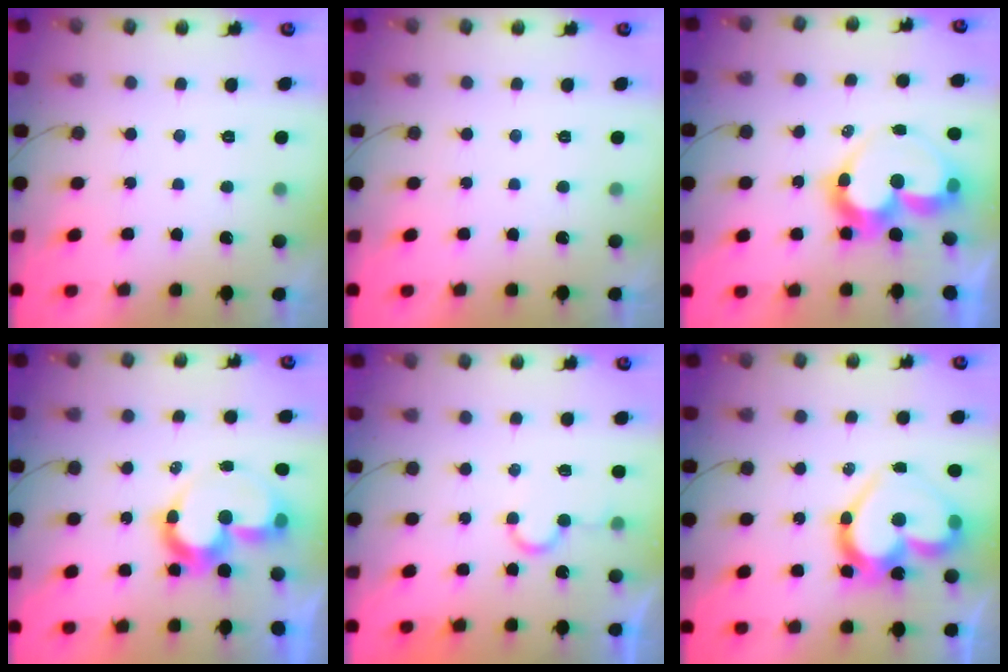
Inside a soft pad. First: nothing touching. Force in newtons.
{"total": 1.7, "press": 1.7, "slide": 0.0}
{"total": 12.9, "press": 12.8, "slide": 1.5}
{"total": 10.0, "press": 9.5, "slide": 3.3}
{"total": 6.9, "press": 6.9, "slide": 0.6}
{"total": 18.0, "press": 17.9, "slide": 1.8}